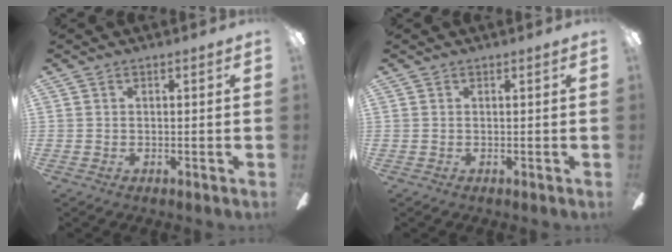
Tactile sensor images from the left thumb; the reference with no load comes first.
{"total": 0.0}